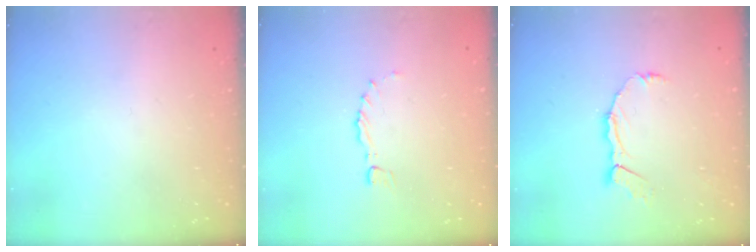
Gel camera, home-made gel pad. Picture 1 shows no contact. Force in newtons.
{"total": 0.0}
{"total": 7.0, "press": 6.9, "slide": 0.8}